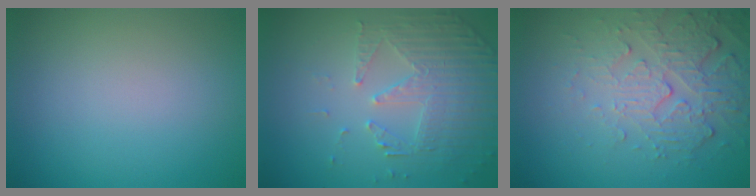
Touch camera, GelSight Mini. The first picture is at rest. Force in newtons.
{"total": 5.1, "press": 3.6, "slide": 3.6}
{"total": 5.6, "press": 3.7, "slide": 4.2}